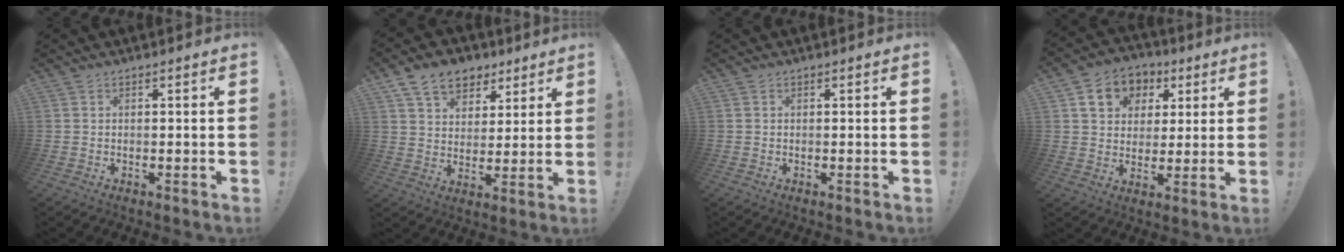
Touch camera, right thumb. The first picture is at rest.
{"total": 12.4, "force": [7.3, 8.6, 5.1], "torque": [-0.072, -0.037, 0.141]}
{"total": 0.0}
{"total": 11.6, "force": [4.8, 9.5, 4.5], "torque": [-0.059, -0.017, 0.094]}